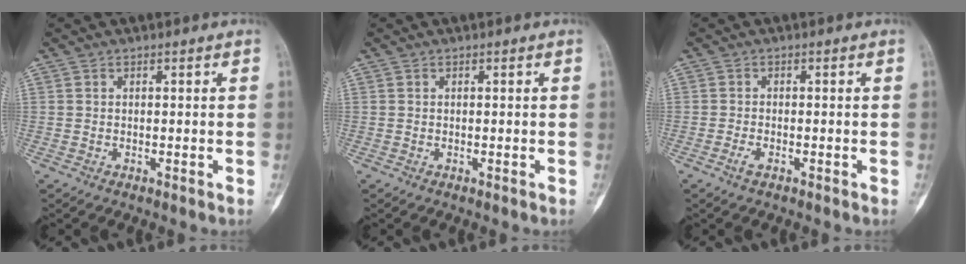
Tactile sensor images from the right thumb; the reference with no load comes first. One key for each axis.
{"total": 0.0}
{"total": 1.5, "fx": -0.9, "fy": 0.5, "fz": 1.1, "tx": -0.027, "ty": 0.001, "tz": -0.020}